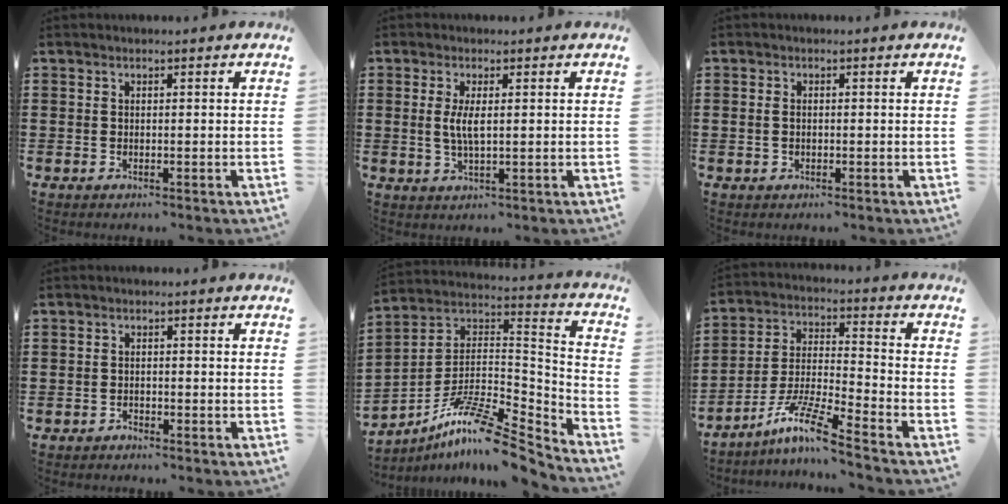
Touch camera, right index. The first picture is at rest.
{"total": 3.3, "force": [0.4, 0.8, 3.2], "torque": [-0.063, 0.000, 0.005]}
{"total": 1.2, "force": [-0.1, 0.8, 0.9], "torque": [-0.019, 0.005, -0.003]}
{"total": 1.0, "force": [-0.9, 0.3, -0.1], "torque": [-0.001, 0.004, -0.022]}
{"total": 11.6, "force": [-8.4, 2.4, 7.7], "torque": [-0.147, 0.011, -0.163]}
{"total": 10.0, "force": [-7.9, 0.3, 6.2], "torque": [-0.137, -0.003, -0.160]}